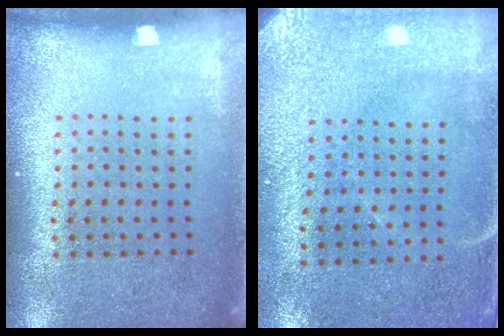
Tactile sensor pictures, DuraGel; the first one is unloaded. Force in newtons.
{"total": 2.9, "press": 2.5, "slide": 1.6}